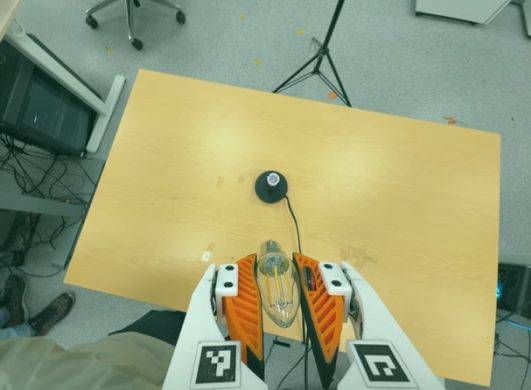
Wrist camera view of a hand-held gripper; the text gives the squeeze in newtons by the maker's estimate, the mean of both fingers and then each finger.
{"total": 20.7, "left": 22.5, "right": 18.8}